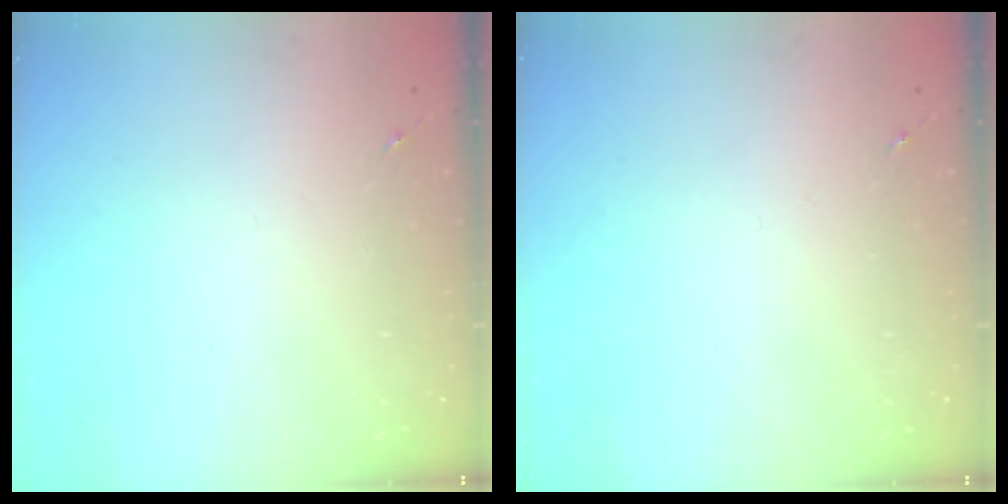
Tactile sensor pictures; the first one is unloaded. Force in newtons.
{"total": 0.0}